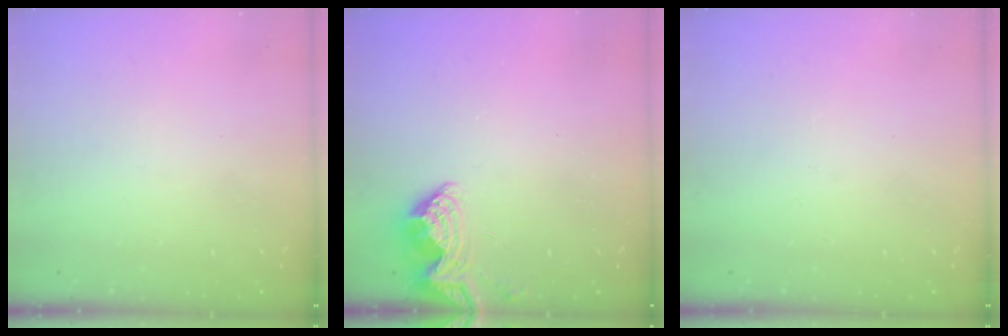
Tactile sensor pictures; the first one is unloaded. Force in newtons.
{"total": 7.0, "press": 6.9, "slide": 0.8}
{"total": 0.0}